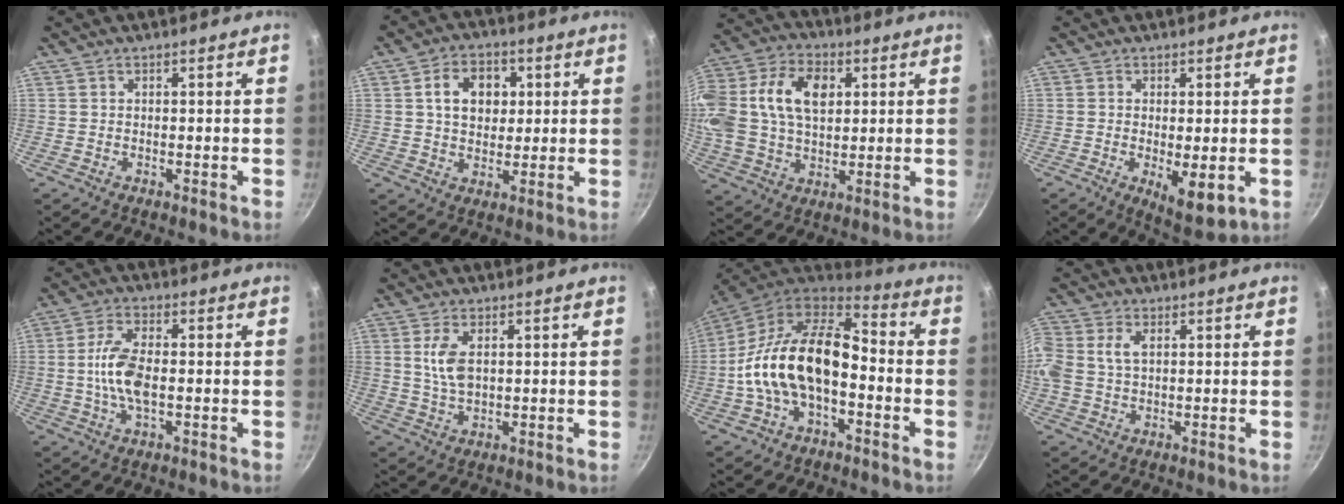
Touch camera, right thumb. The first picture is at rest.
{"total": 9.2, "force": [2.1, 6.9, 5.7], "torque": [-0.067, 0.006, 0.030]}
{"total": 23.1, "force": [5.2, 16.0, 15.8], "torque": [-0.341, 0.034, 0.086]}
{"total": 7.4, "force": [-1.4, 2.5, 6.8], "torque": [-0.100, -0.014, -0.009]}
{"total": 8.5, "force": [-0.6, 4.0, 7.5], "torque": [-0.153, 0.011, -0.018]}
{"total": 5.7, "force": [1.3, 3.0, 4.7], "torque": [-0.089, -0.007, 0.028]}
{"total": 19.5, "force": [-3.0, 11.2, 15.7], "torque": [-0.263, 0.048, -0.065]}
{"total": 5.8, "force": [1.1, 4.0, 4.0], "torque": [-0.080, 0.008, 0.016]}